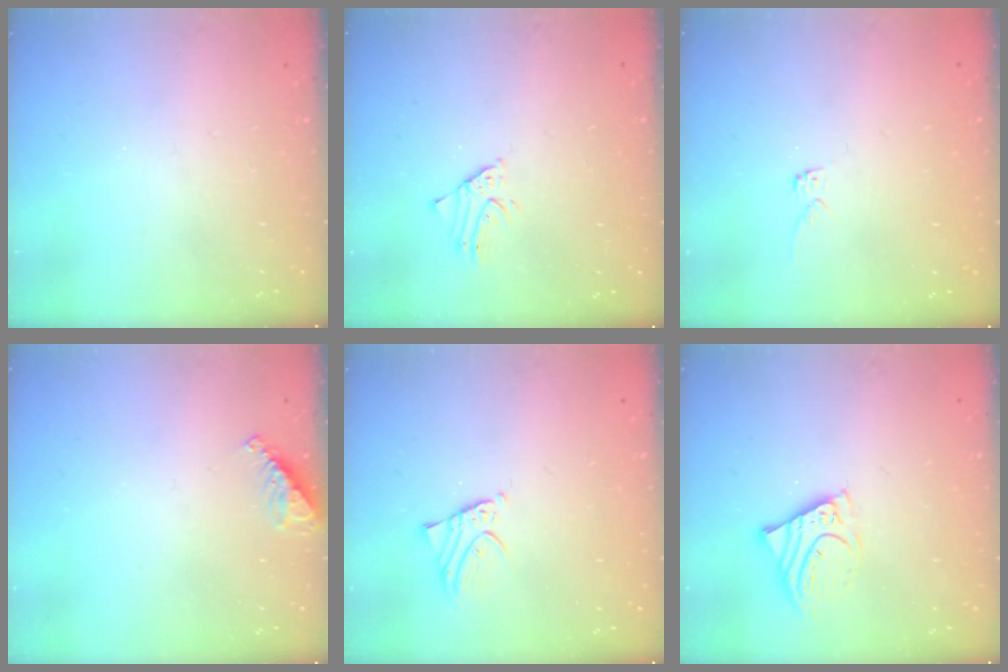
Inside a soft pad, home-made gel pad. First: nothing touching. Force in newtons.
{"total": 1.9, "press": 1.9, "slide": 0.1}
{"total": 2.8, "press": 2.8, "slide": 0.1}
{"total": 5.8, "press": 5.8, "slide": 0.8}
{"total": 1.9, "press": 1.9, "slide": 0.3}
{"total": 7.3, "press": 7.2, "slide": 0.8}